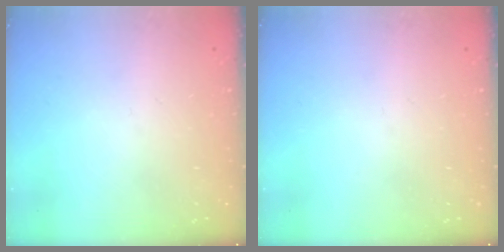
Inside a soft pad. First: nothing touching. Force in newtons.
{"total": 0.0}